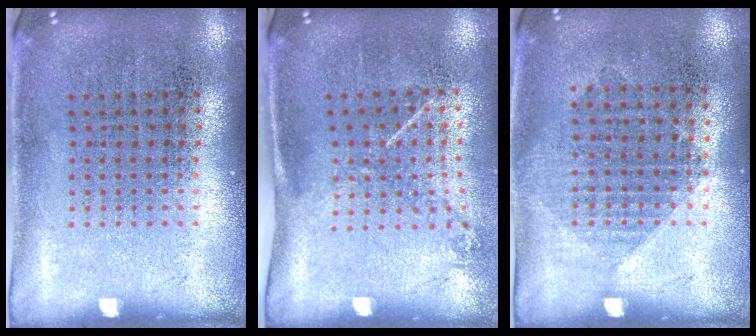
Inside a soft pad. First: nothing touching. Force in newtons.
{"total": 1.3, "press": 0.9, "slide": 0.9}
{"total": 1.0, "press": 0.9, "slide": 0.5}